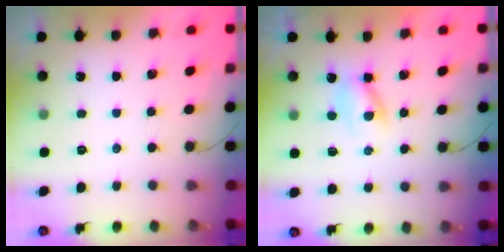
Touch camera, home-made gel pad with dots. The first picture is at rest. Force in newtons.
{"total": 2.6, "press": 2.3, "slide": 1.2}